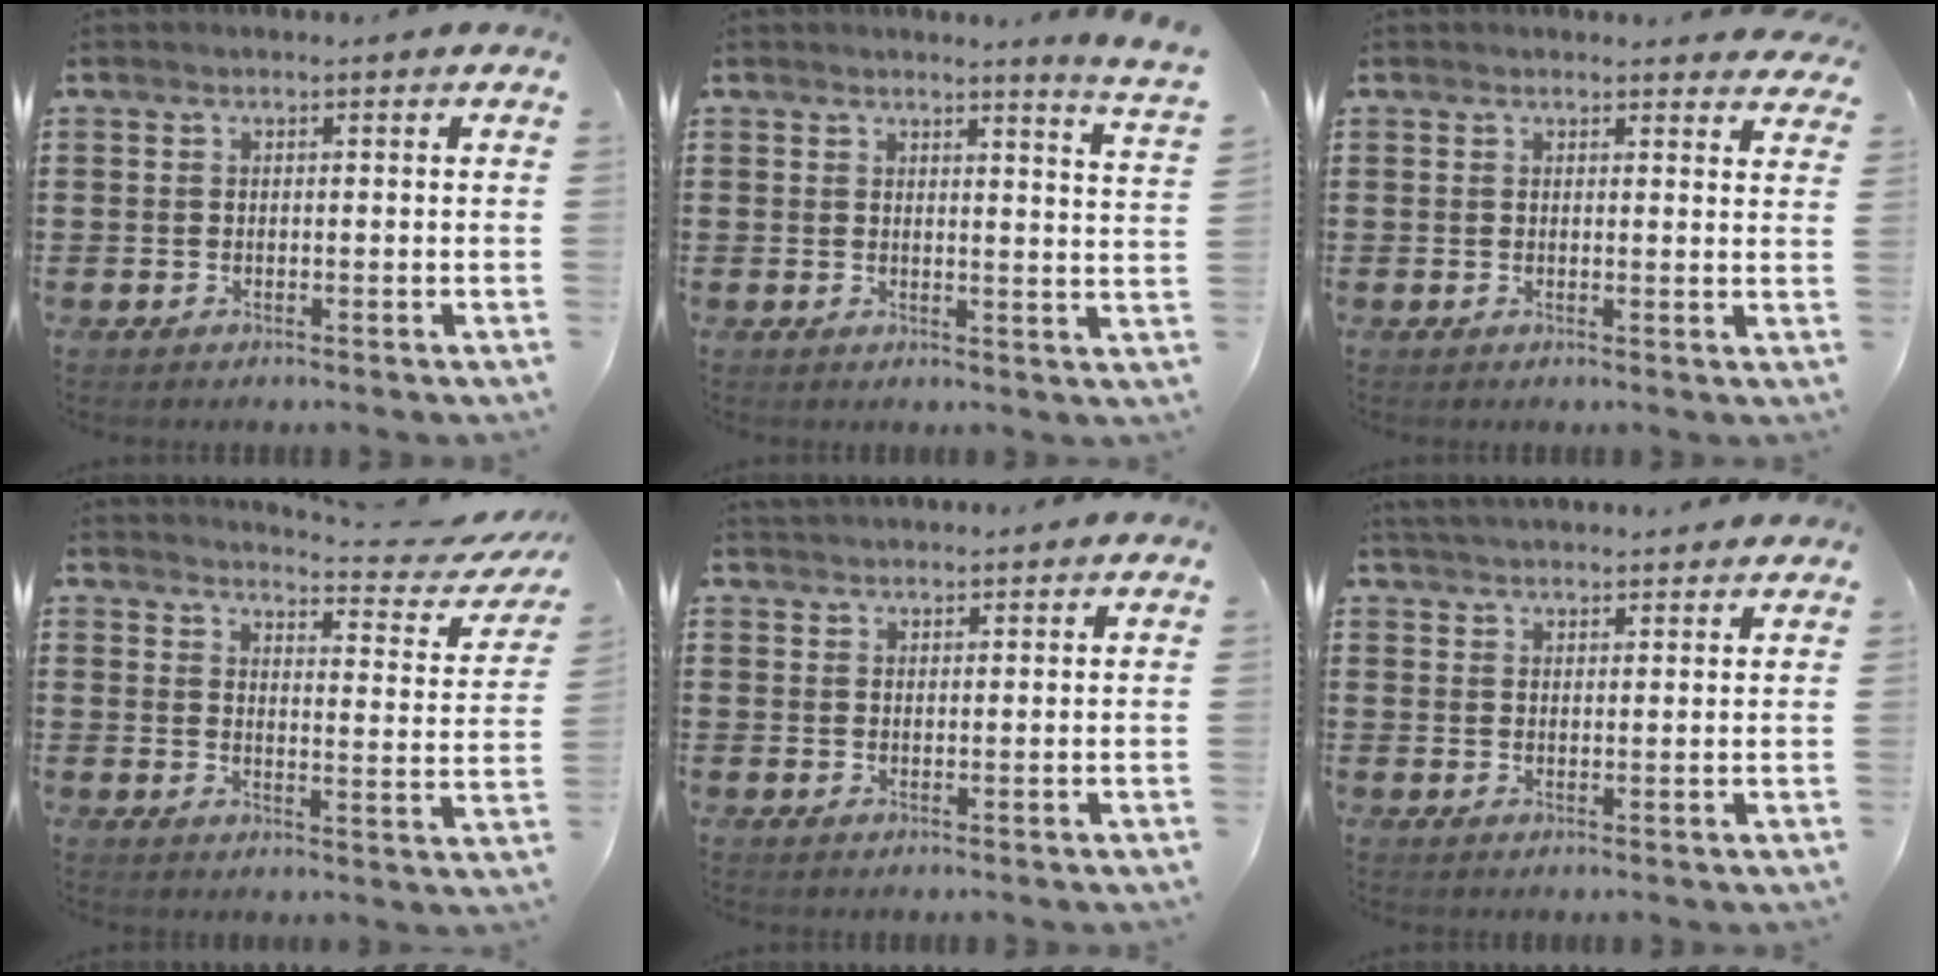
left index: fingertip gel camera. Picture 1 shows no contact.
{"total": 2.7, "force": [2.4, -1.2, 0.6], "torque": [-0.021, -0.023, 0.039]}
{"total": 1.9, "force": [1.9, 0.2, 0.2], "torque": [-0.002, -0.004, 0.035]}
{"total": 3.7, "force": [3.4, -0.3, 1.5], "torque": [-0.034, -0.037, 0.048]}
{"total": 1.8, "force": [1.8, 0.1, -0.2], "torque": [-0.001, -0.001, 0.036]}
{"total": 2.9, "force": [2.9, -0.2, 0.1], "torque": [-0.011, -0.006, 0.055]}